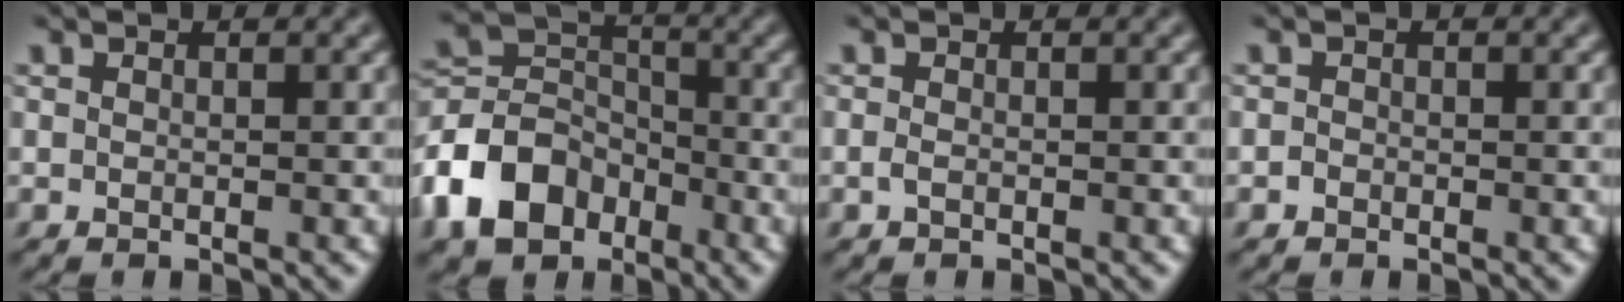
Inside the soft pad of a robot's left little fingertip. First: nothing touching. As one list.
[{"total": 7.8, "force": [-4.2, 5.5, 3.7], "torque": [-0.074, 0.007, -0.095]}, {"total": 0.7, "force": [-0.3, 0.4, 0.5], "torque": [-0.015, 0.000, -0.006]}, {"total": 0.7, "force": [-0.4, 0.5, 0.1], "torque": [0.000, -0.001, -0.010]}]